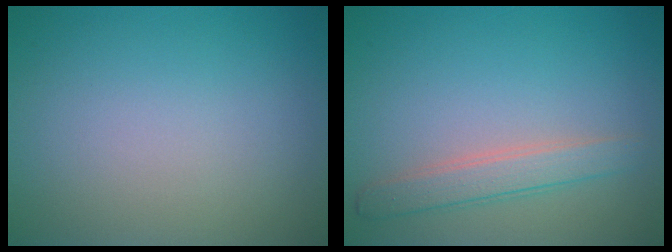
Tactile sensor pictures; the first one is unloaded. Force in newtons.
{"total": 2.5, "press": 2.4, "slide": 0.1}